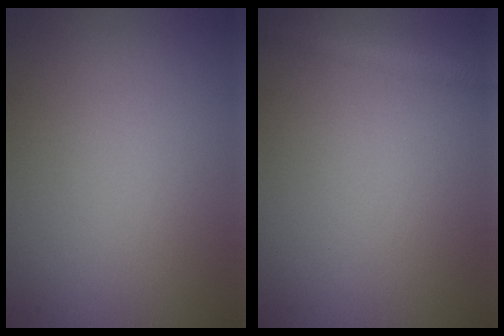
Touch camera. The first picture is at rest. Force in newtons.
{"total": 1.5, "press": 1.5, "slide": 0.1}